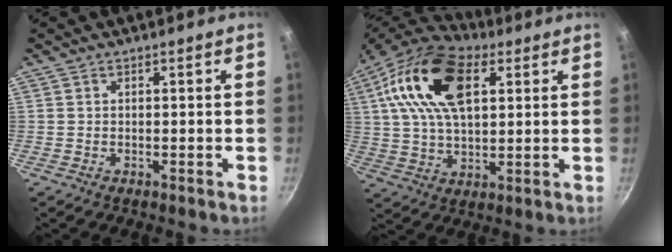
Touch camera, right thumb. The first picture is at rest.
{"total": 20.5, "force": [6.7, 11.5, 15.6], "torque": [-0.276, 0.002, 0.107]}